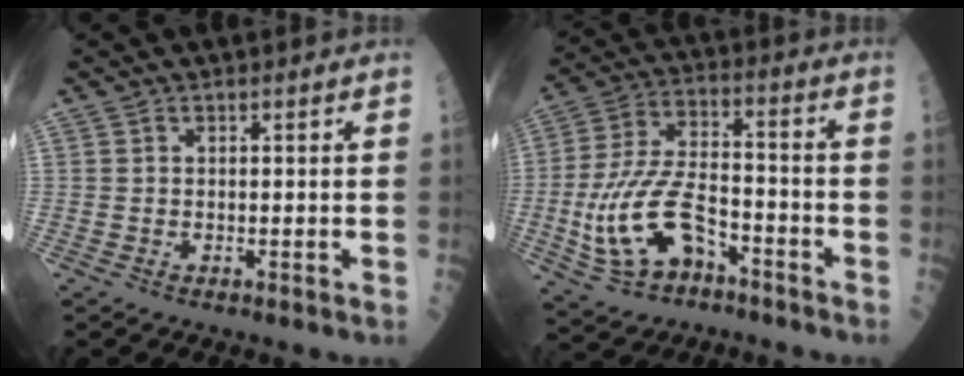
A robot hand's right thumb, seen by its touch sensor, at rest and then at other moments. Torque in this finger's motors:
{"motor_torque": [1.49, 1.33, 1.25, -0.52, 0.40]}